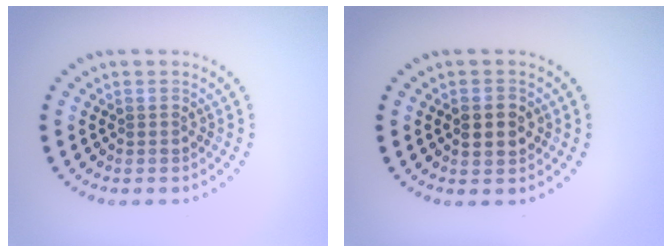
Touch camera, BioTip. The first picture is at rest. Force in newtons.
{"total": 2.5, "press": 2.5, "slide": 0.1}